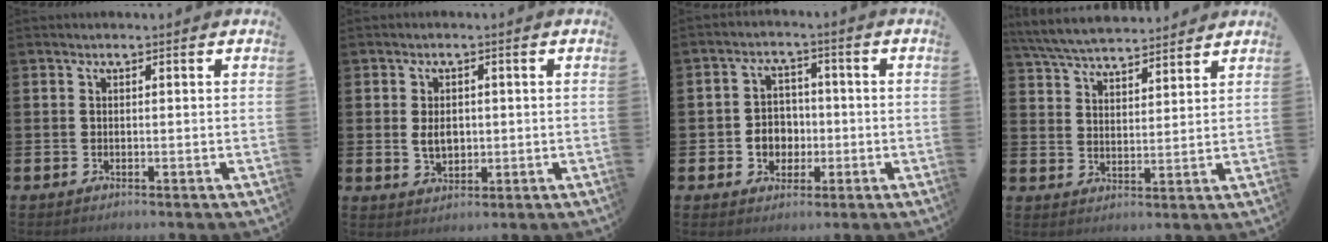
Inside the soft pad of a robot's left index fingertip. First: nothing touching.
{"total": 3.3, "force": [0.2, 2.2, 2.4], "torque": [-0.029, 0.002, -0.002]}
{"total": 4.2, "force": [-0.6, 3.9, 1.5], "torque": [-0.021, 0.000, -0.020]}
{"total": 6.3, "force": [6.1, 0.8, 1.1], "torque": [-0.045, -0.032, 0.110]}